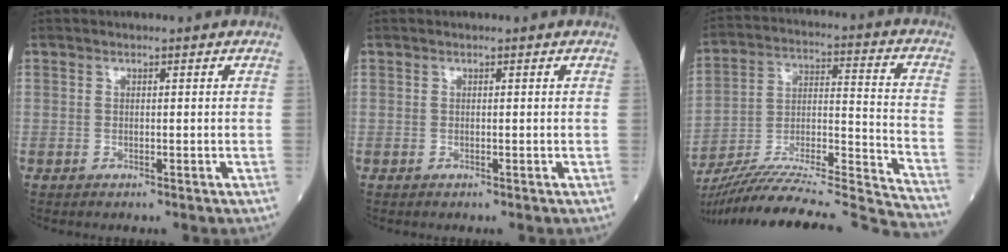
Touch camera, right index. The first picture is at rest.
{"total": 0.0}
{"total": 30.3, "force": [-28.3, -0.9, 10.6], "torque": [-0.145, -0.027, -0.425]}